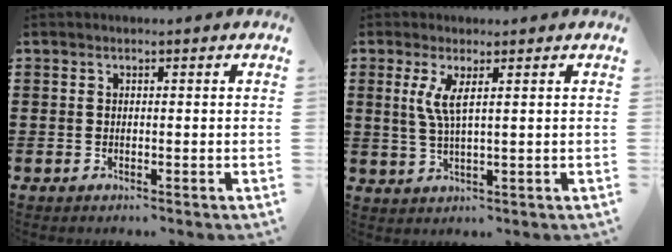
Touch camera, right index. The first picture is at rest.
{"total": 4.1, "force": [1.3, 0.6, 3.9], "torque": [-0.082, -0.003, 0.021]}